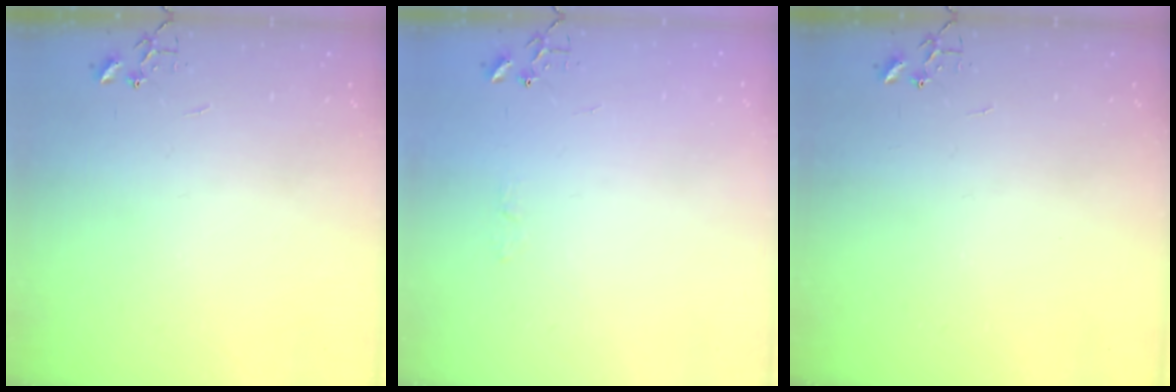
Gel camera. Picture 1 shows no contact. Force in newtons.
{"total": 3.3, "press": 3.2, "slide": 0.5}
{"total": 0.0}